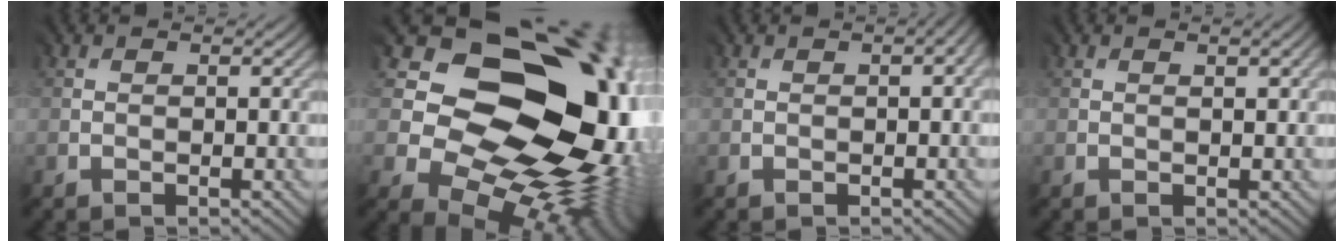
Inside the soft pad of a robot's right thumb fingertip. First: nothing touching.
{"total": 19.9, "force": [1.0, 16.3, 11.3], "torque": [-0.169, -0.011, 0.040]}
{"total": 0.7, "force": [-0.7, -0.3, 0.1], "torque": [0.003, 0.002, -0.009]}
{"total": 0.0}